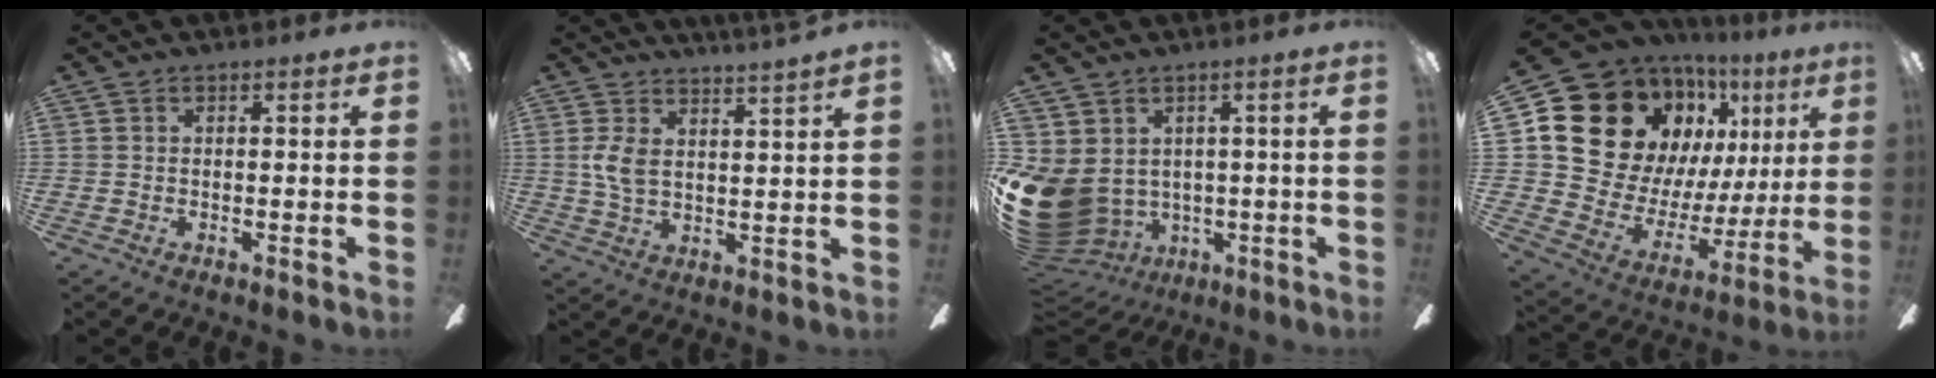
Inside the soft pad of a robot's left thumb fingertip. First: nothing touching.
{"total": 5.5, "force": [3.2, 1.3, 4.3], "torque": [-0.095, -0.017, 0.058]}
{"total": 11.1, "force": [-0.8, 9.4, 5.9], "torque": [-0.162, -0.013, -0.006]}
{"total": 20.7, "force": [11.4, 14.7, 9.0], "torque": [-0.178, -0.077, 0.231]}